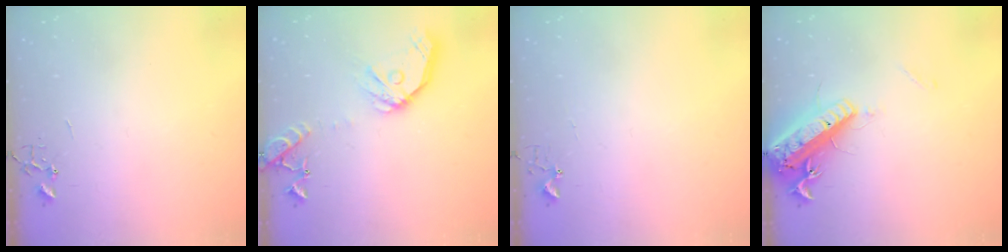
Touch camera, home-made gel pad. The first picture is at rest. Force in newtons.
{"total": 16.6, "press": 16.4, "slide": 2.7}
{"total": 2.7, "press": 2.7, "slide": 0.3}
{"total": 18.1, "press": 17.7, "slide": 3.9}